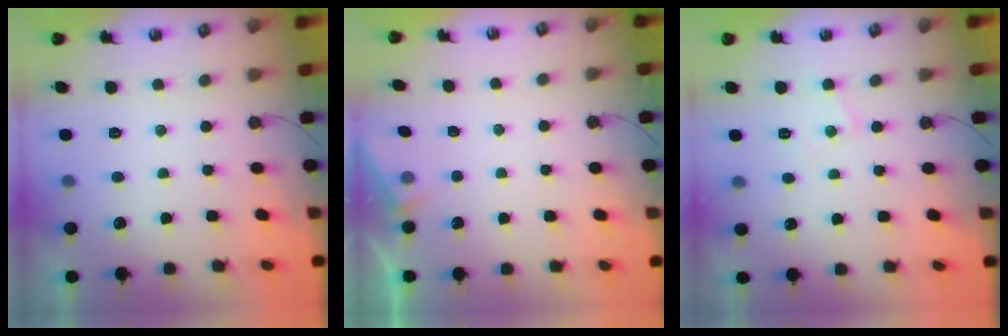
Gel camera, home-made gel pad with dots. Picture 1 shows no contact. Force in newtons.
{"total": 2.6, "press": 2.6, "slide": 0.4}
{"total": 6.4, "press": 6.4, "slide": 0.5}